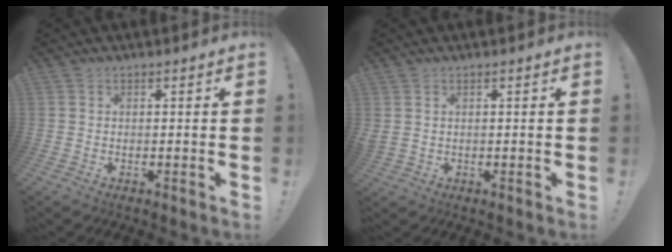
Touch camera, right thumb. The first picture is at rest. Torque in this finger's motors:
{"motor_torque": [-0.29, 0.45, 0.75, 0.00, 0.31]}